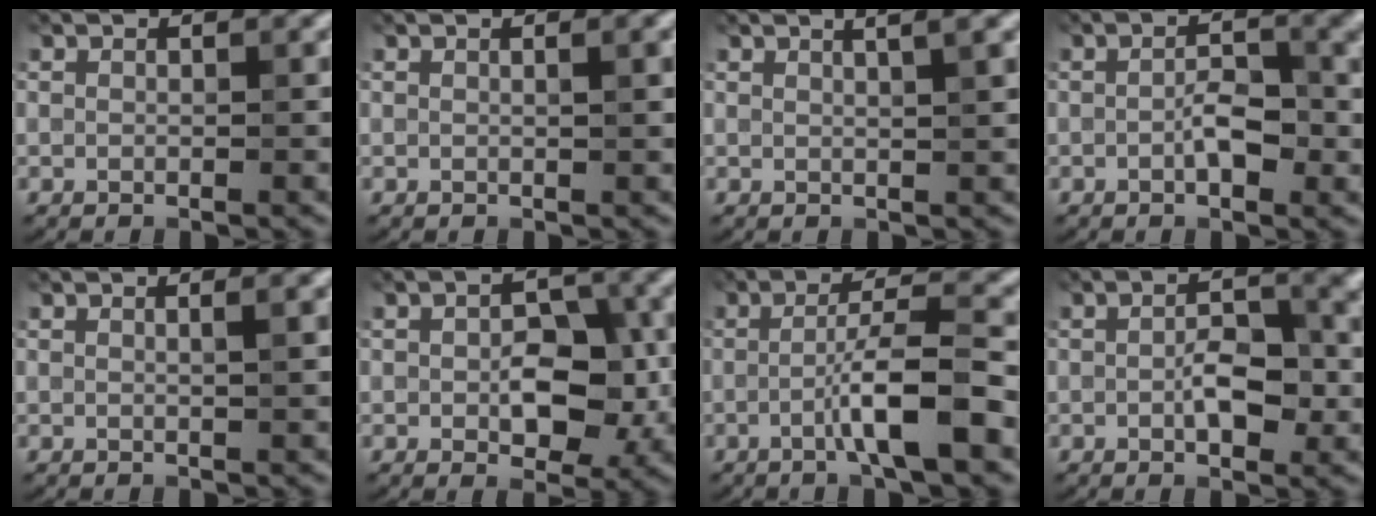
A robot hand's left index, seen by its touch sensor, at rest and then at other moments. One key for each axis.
{"total": 1.2, "fx": 0.4, "fy": 0.0, "fz": 1.2, "tx": -0.023, "ty": 0.005, "tz": 0.006}
{"total": 2.9, "fx": 1.6, "fy": 0.6, "fz": 2.4, "tx": -0.021, "ty": 0.015, "tz": 0.010}
{"total": 3.3, "fx": -0.6, "fy": 1.1, "fz": 3.1, "tx": -0.058, "ty": 0.005, "tz": -0.011}
{"total": 1.6, "fx": 0.5, "fy": 0.1, "fz": 1.5, "tx": -0.024, "ty": 0.009, "tz": 0.006}
{"total": 5.9, "fx": -0.4, "fy": 3.4, "fz": 4.8, "tx": -0.075, "ty": -0.002, "tz": -0.003}
{"total": 5.6, "fx": -2.0, "fy": 0.3, "fz": 5.2, "tx": -0.090, "ty": 0.017, "tz": -0.041}
{"total": 3.9, "fx": -0.4, "fy": 1.6, "fz": 3.5, "tx": -0.066, "ty": 0.003, "tz": -0.005}